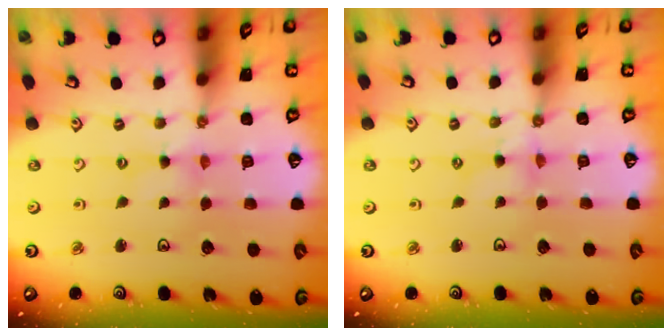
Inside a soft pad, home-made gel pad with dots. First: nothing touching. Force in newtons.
{"total": 1.6, "press": 1.6, "slide": 0.2}